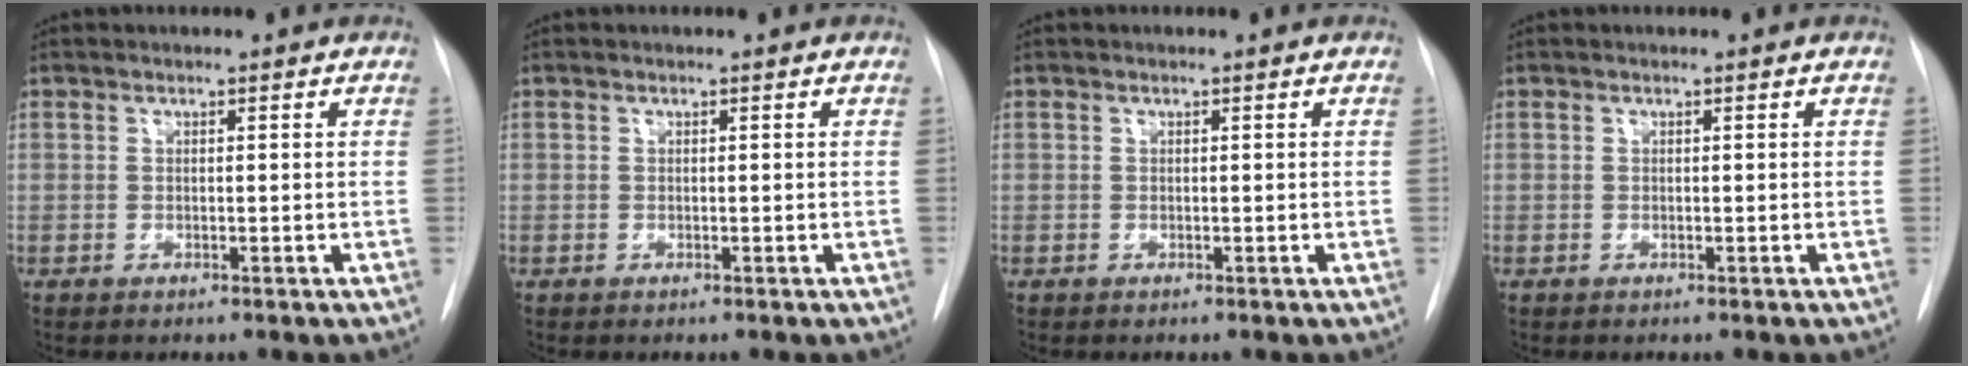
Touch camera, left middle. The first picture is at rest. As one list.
[{"total": 0.0}, {"total": 0.0}, {"total": 0.0}]